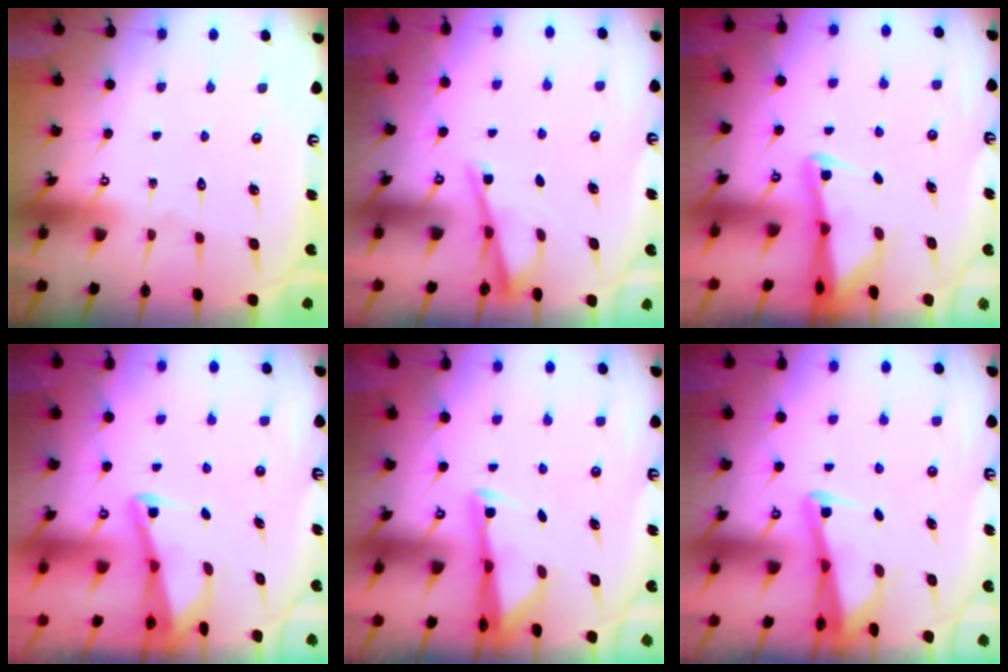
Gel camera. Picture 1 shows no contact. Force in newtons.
{"total": 2.8, "press": 2.8, "slide": 0.3}
{"total": 2.4, "press": 2.4, "slide": 0.5}
{"total": 2.3, "press": 2.2, "slide": 0.4}
{"total": 2.6, "press": 2.5, "slide": 0.4}
{"total": 2.3, "press": 2.3, "slide": 0.2}